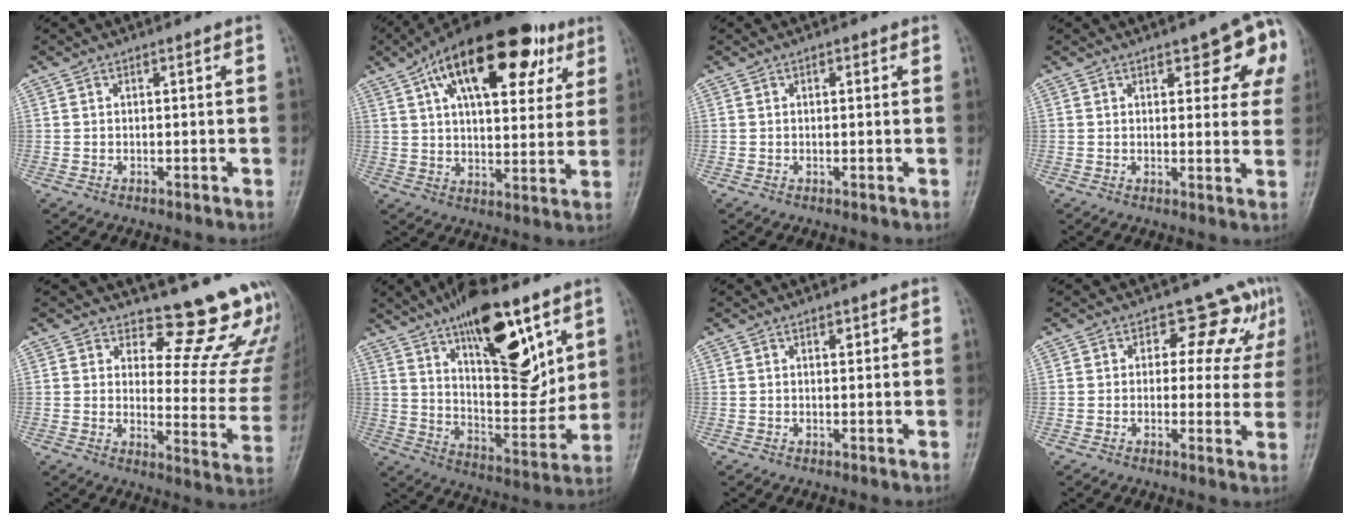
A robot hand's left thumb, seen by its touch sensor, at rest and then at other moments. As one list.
[{"total": 24.8, "force": [12.0, 11.4, 18.5], "torque": [-0.262, 0.001, 0.184]}, {"total": 1.0, "force": [0.5, 0.6, 0.7], "torque": [-0.006, 0.001, 0.003]}, {"total": 11.0, "force": [4.9, 4.3, 8.9], "torque": [-0.068, -0.015, 0.052]}, {"total": 14.4, "force": [13.0, 3.7, 4.8], "torque": [-0.017, -0.155, 0.146]}, {"total": 22.7, "force": [11.9, 9.2, 17.0], "torque": [-0.224, -0.059, 0.201]}, {"total": 1.1, "force": [0.6, 0.5, 0.6], "torque": [-0.004, -0.003, 0.008]}, {"total": 7.6, "force": [4.2, 5.3, 3.6], "torque": [0.000, -0.016, 0.040]}]